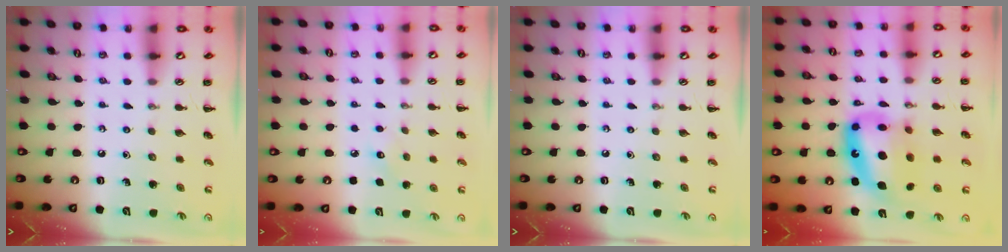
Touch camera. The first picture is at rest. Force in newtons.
{"total": 5.6, "press": 5.5, "slide": 1.0}
{"total": 0.0}
{"total": 16.6, "press": 16.0, "slide": 4.2}